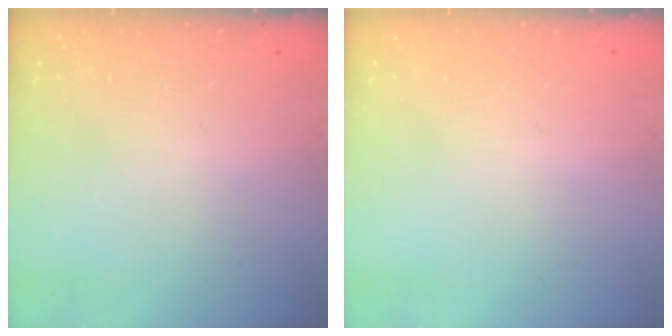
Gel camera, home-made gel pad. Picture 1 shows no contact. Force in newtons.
{"total": 0.0}